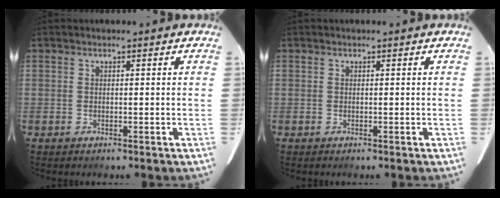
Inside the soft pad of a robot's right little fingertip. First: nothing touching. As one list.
[{"total": 0.0}]